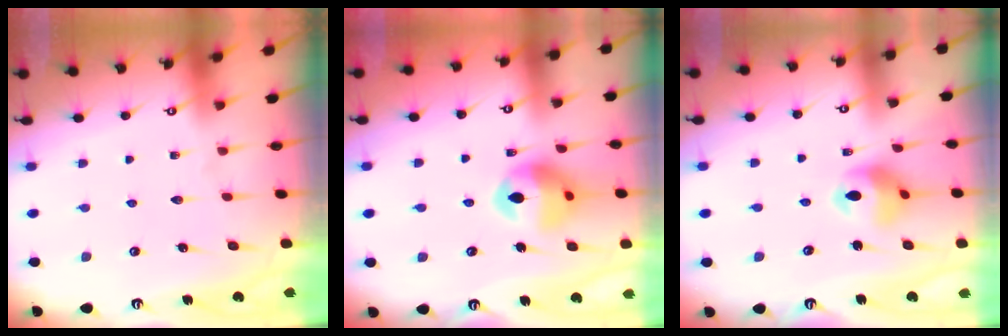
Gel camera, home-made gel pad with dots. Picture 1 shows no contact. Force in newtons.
{"total": 13.3, "press": 13.2, "slide": 1.6}
{"total": 10.8, "press": 10.7, "slide": 1.3}